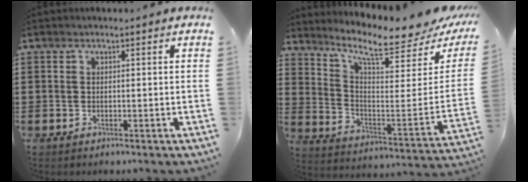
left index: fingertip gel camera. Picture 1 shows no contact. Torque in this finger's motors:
{"motor_torque": [2.14, 0.00, 0.66, 0.21]}